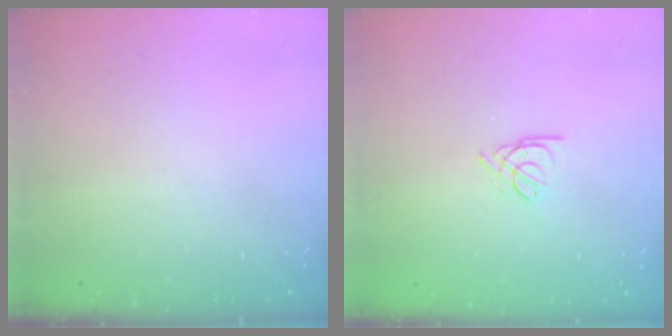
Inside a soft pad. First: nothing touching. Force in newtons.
{"total": 2.7, "press": 2.6, "slide": 0.5}